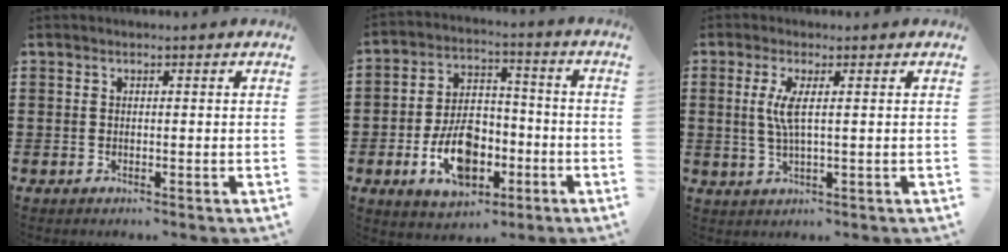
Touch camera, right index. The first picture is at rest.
{"total": 10.4, "force": [-3.6, 6.5, 7.2], "torque": [-0.130, 0.007, -0.063]}
{"total": 4.0, "force": [0.6, 0.3, 3.9], "torque": [-0.091, -0.011, 0.004]}